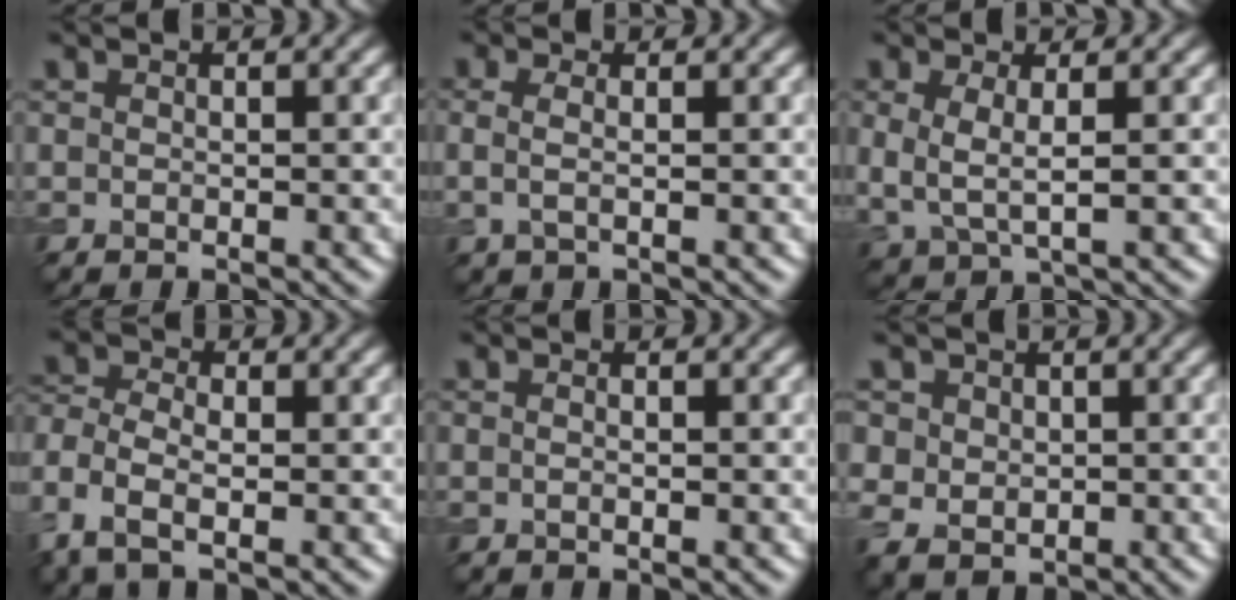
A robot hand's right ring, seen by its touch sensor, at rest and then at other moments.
{"total": 1.6, "force": [0.0, 0.5, 1.6], "torque": [-0.036, -0.001, -0.002]}
{"total": 2.7, "force": [0.4, 1.0, 2.4], "torque": [-0.057, -0.008, 0.013]}
{"total": 4.5, "force": [-2.0, 2.6, 3.2], "torque": [-0.086, 0.000, -0.053]}
{"total": 1.2, "force": [0.4, 0.5, 1.0], "torque": [-0.001, -0.003, -0.006]}
{"total": 4.0, "force": [1.2, 3.5, 1.4], "torque": [-0.037, 0.010, 0.021]}